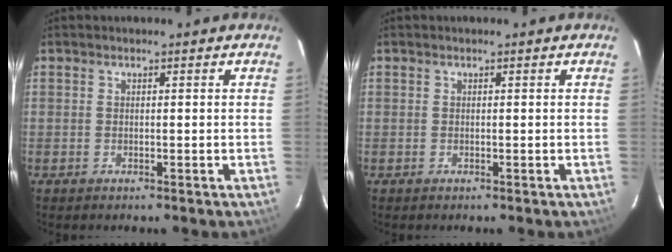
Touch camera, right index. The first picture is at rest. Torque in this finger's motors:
{"motor_torque": [0.00, 0.00, 0.00, 0.00]}